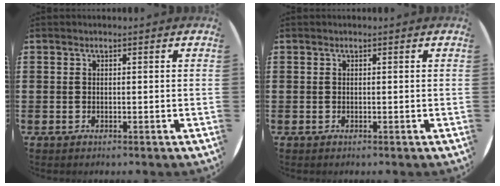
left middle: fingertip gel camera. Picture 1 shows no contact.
{"total": 0.0}